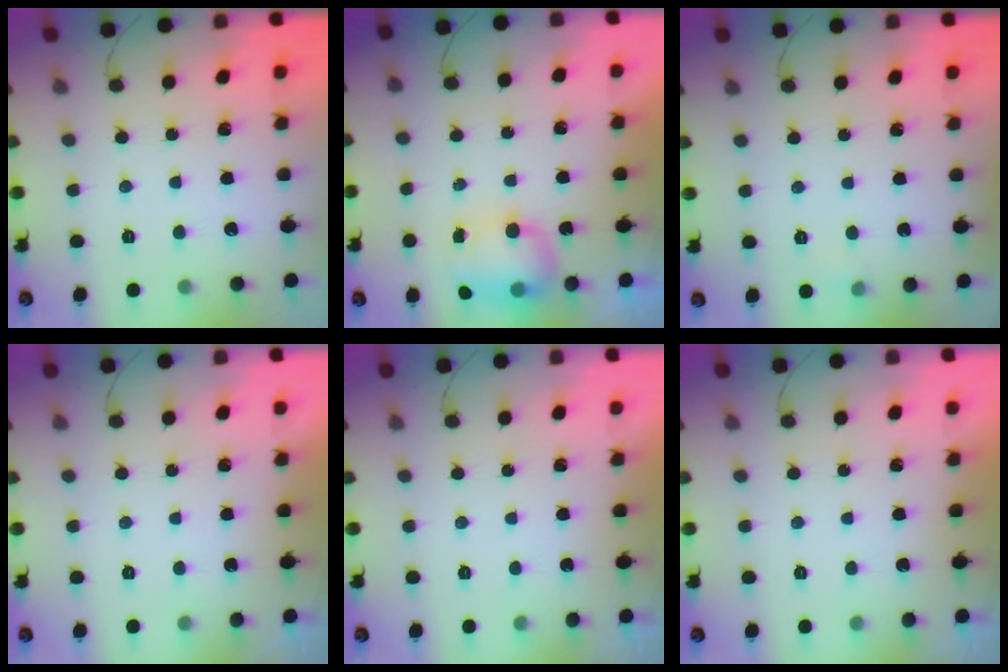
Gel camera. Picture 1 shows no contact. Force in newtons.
{"total": 11.5, "press": 8.6, "slide": 7.6}
{"total": 3.4, "press": 3.0, "slide": 1.6}
{"total": 0.0}
{"total": 0.0}
{"total": 0.0}